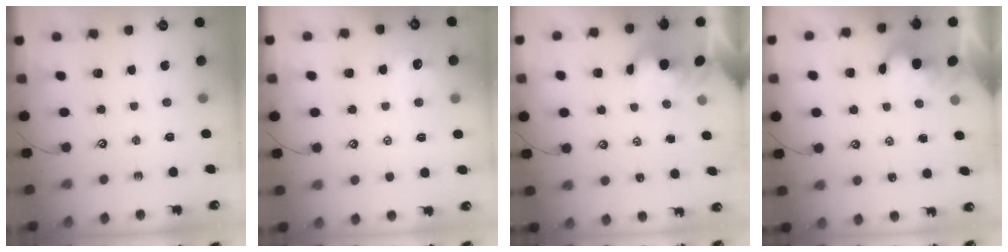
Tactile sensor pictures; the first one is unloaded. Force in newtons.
{"total": 1.3, "press": 1.1, "slide": 0.6}
{"total": 1.7, "press": 1.7, "slide": 0.2}
{"total": 1.9, "press": 1.9, "slide": 0.2}